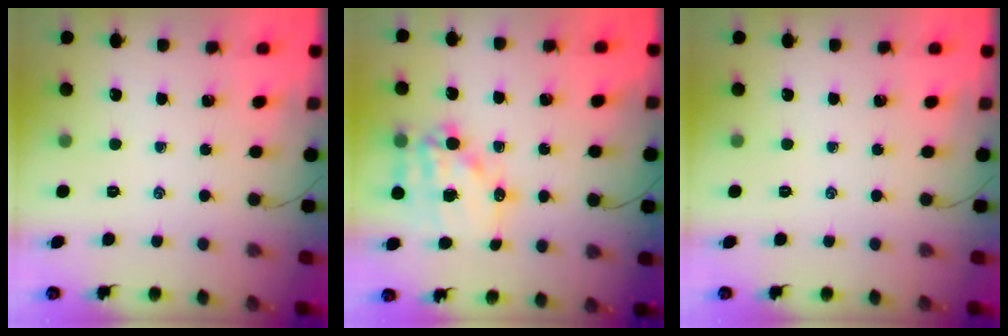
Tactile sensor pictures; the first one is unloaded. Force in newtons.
{"total": 15.4, "press": 14.9, "slide": 3.9}
{"total": 0.0}